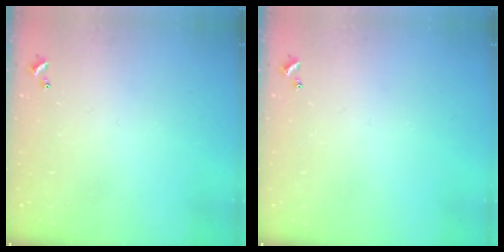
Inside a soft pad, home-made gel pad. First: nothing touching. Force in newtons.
{"total": 0.0}